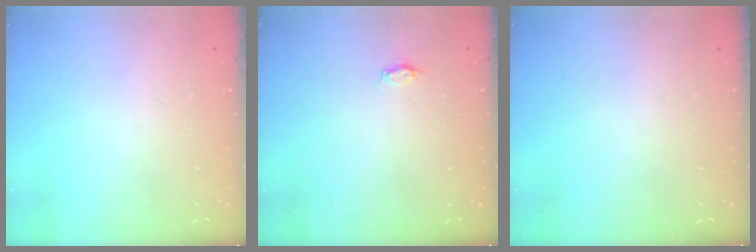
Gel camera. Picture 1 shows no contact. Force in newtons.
{"total": 2.8, "press": 2.8, "slide": 0.3}
{"total": 0.0}